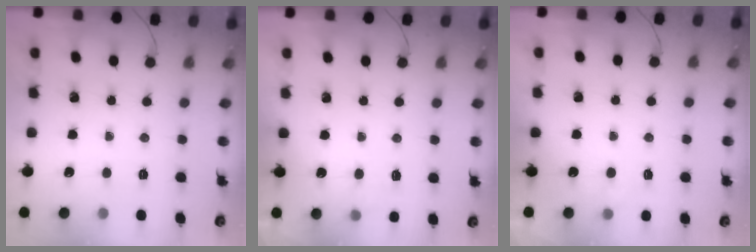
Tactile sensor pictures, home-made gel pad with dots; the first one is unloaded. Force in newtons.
{"total": 4.4, "press": 4.0, "slide": 1.6}
{"total": 1.4, "press": 1.0, "slide": 1.0}